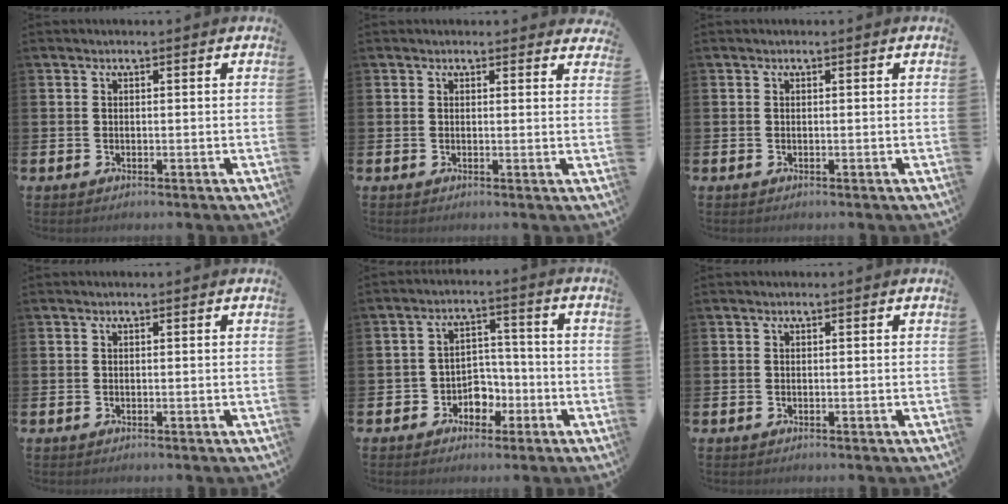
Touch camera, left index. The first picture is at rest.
{"total": 1.2, "force": [1.2, 0.3, 0.0], "torque": [0.008, -0.003, 0.020]}
{"total": 0.0}
{"total": 0.0}
{"total": 4.3, "force": [-1.8, 3.7, 1.0], "torque": [-0.029, 0.004, -0.040]}
{"total": 0.0}